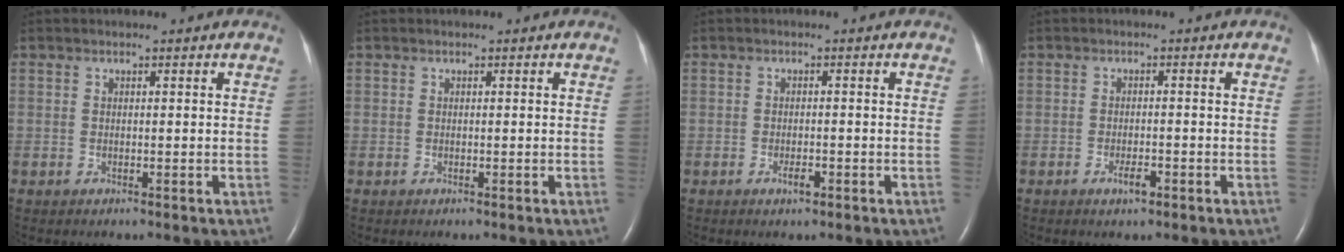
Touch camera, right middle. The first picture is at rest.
{"total": 0.0}
{"total": 1.5, "force": [-0.9, 0.5, 1.1], "torque": [-0.023, -0.001, -0.011]}
{"total": 2.1, "force": [-1.2, 0.6, 1.6], "torque": [-0.031, -0.001, -0.018]}